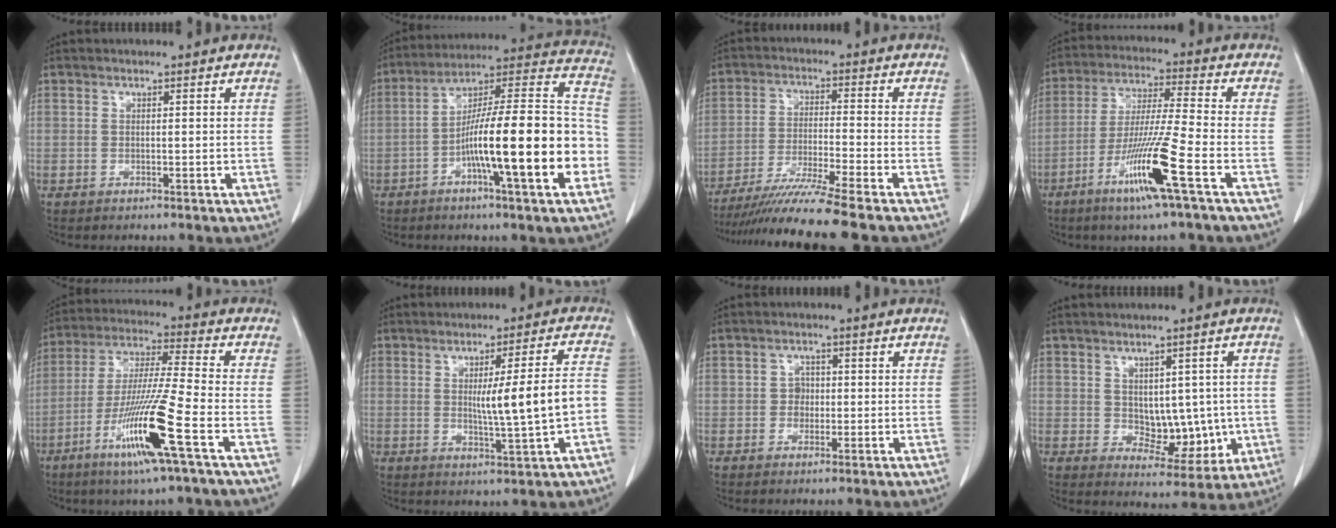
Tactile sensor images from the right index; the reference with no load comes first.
{"total": 21.1, "force": [-6.0, 1.6, 20.2], "torque": [-0.274, 0.017, -0.096]}
{"total": 12.4, "force": [-10.4, -2.4, 6.2], "torque": [-0.097, -0.032, -0.174]}
{"total": 12.5, "force": [-5.8, -1.1, 11.0], "torque": [-0.213, -0.020, -0.111]}
{"total": 14.4, "force": [-6.3, -0.9, 12.9], "torque": [-0.257, -0.021, -0.119]}
{"total": 9.4, "force": [-0.9, -0.1, 9.4], "torque": [-0.138, 0.005, -0.007]}
{"total": 1.9, "force": [-0.2, 1.7, 0.8], "torque": [-0.005, 0.008, -0.001]}
{"total": 7.5, "force": [0.0, 4.7, 5.8], "torque": [-0.061, 0.004, 0.022]}